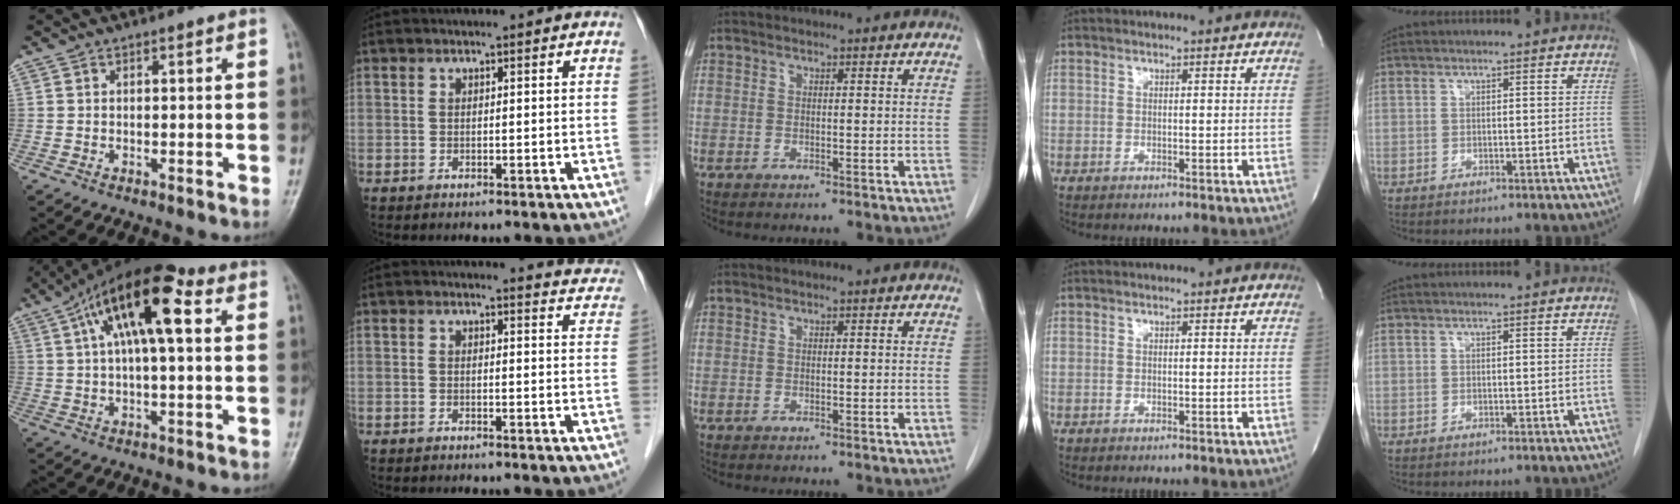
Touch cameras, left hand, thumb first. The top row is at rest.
{"thumb": {"total": 15.3, "force": [5.1, 5.7, 13.3], "torque": [-0.215, 0.026, 0.076]}, "index": {"total": 5.7, "force": [5.6, 0.9, -0.2], "torque": [0.016, -0.029, 0.033]}}